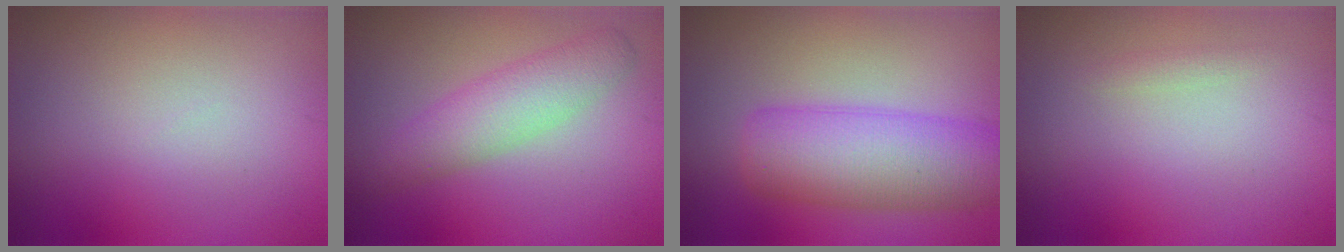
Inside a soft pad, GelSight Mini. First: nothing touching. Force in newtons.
{"total": 3.9, "press": 3.9, "slide": 0.0}
{"total": 8.1, "press": 8.1, "slide": 0.2}
{"total": 0.7, "press": 0.7, "slide": 0.0}